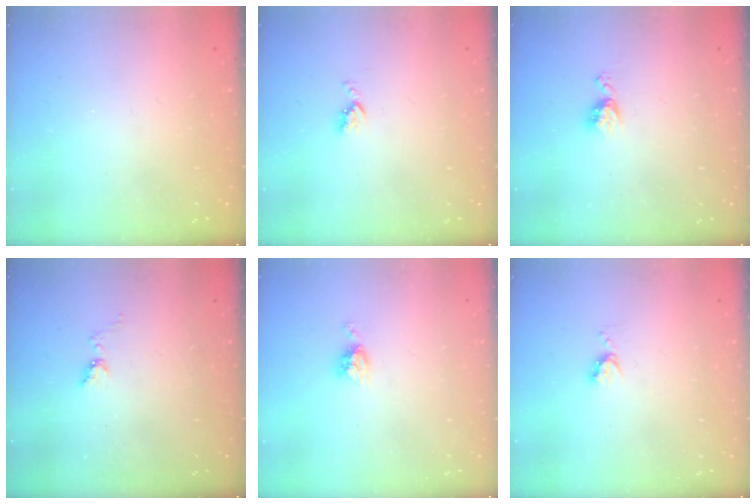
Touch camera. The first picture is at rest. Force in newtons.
{"total": 3.2, "press": 3.2, "slide": 0.5}
{"total": 5.5, "press": 5.5, "slide": 0.7}
{"total": 5.0, "press": 5.0, "slide": 0.5}
{"total": 4.9, "press": 4.9, "slide": 0.1}
{"total": 3.8, "press": 3.8, "slide": 0.4}